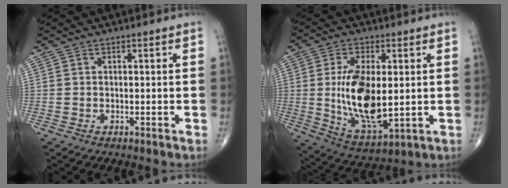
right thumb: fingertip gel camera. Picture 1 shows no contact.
{"total": 15.4, "force": [0.4, 7.2, 13.6], "torque": [-0.242, -0.021, 0.018]}